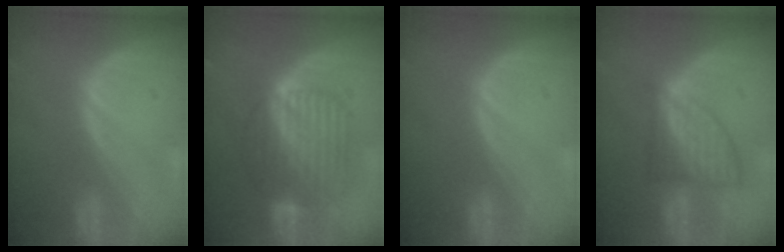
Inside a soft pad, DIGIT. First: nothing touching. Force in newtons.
{"total": 9.3, "press": 9.3, "slide": 0.6}
{"total": 0.0}
{"total": 7.2, "press": 6.5, "slide": 3.2}